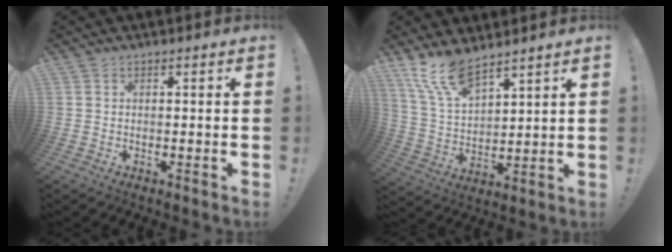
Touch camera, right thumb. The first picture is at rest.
{"total": 11.6, "force": [9.5, 3.5, 5.7], "torque": [-0.130, -0.054, 0.181]}